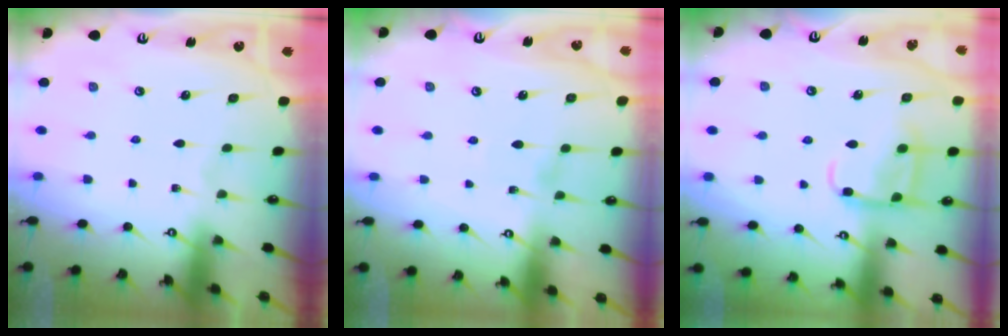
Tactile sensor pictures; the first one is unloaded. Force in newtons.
{"total": 5.3, "press": 5.3, "slide": 0.5}
{"total": 11.1, "press": 11.0, "slide": 1.1}